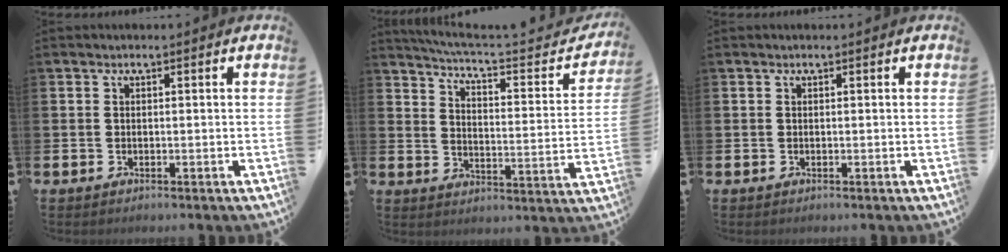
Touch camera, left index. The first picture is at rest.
{"total": 5.3, "force": [4.9, 0.0, 1.8], "torque": [-0.053, -0.050, 0.075]}
{"total": 0.0}